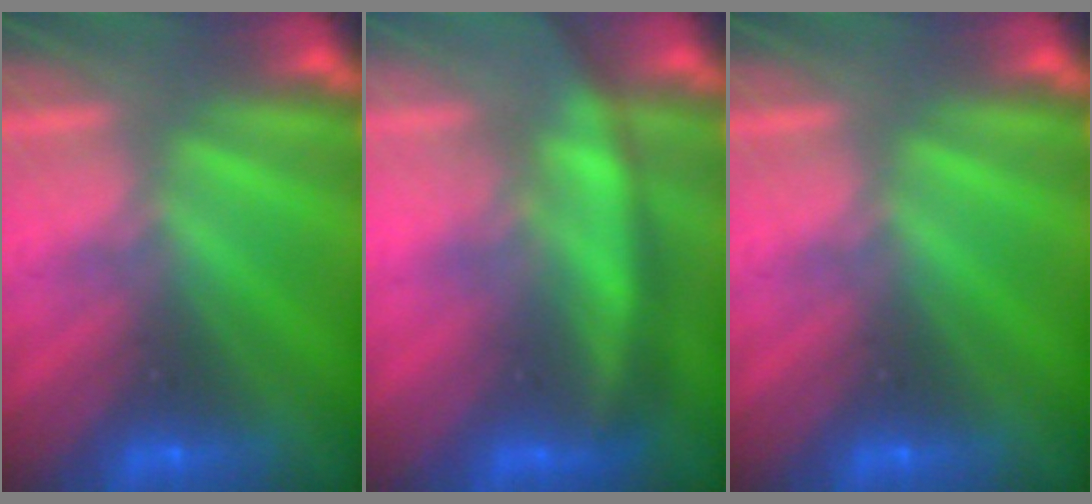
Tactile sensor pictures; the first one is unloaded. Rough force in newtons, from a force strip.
{"total": 3.2}
{"total": 0.0}